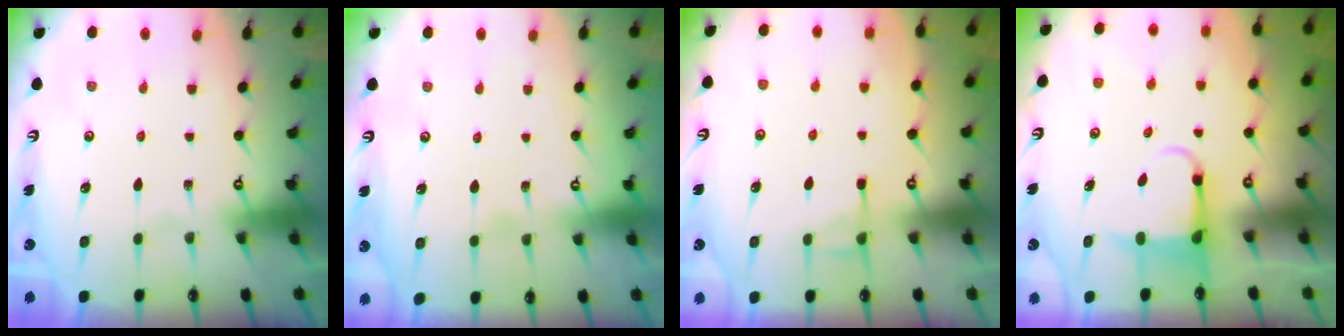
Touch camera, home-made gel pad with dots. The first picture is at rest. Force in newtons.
{"total": 5.0, "press": 4.9, "slide": 0.5}
{"total": 5.1, "press": 5.1, "slide": 0.5}
{"total": 3.9, "press": 3.8, "slide": 0.9}